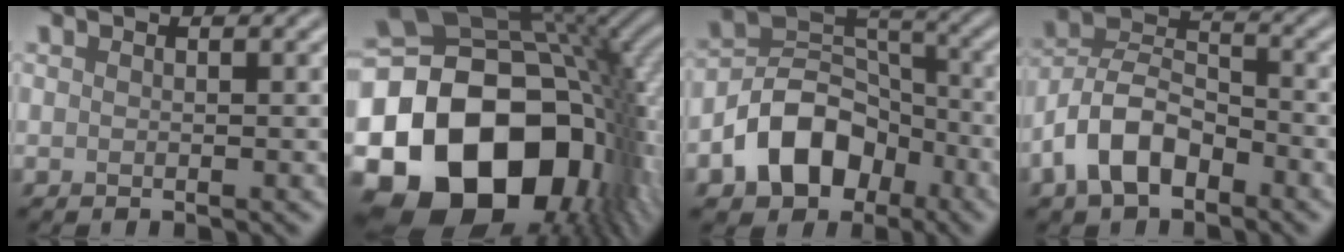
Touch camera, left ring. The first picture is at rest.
{"total": 21.6, "force": [-5.0, 15.5, 14.2], "torque": [-0.258, -0.022, -0.072]}
{"total": 8.1, "force": [-4.0, 5.8, 4.2], "torque": [-0.063, 0.002, -0.083]}
{"total": 6.3, "force": [-3.4, 3.6, 4.0], "torque": [-0.070, 0.008, -0.073]}